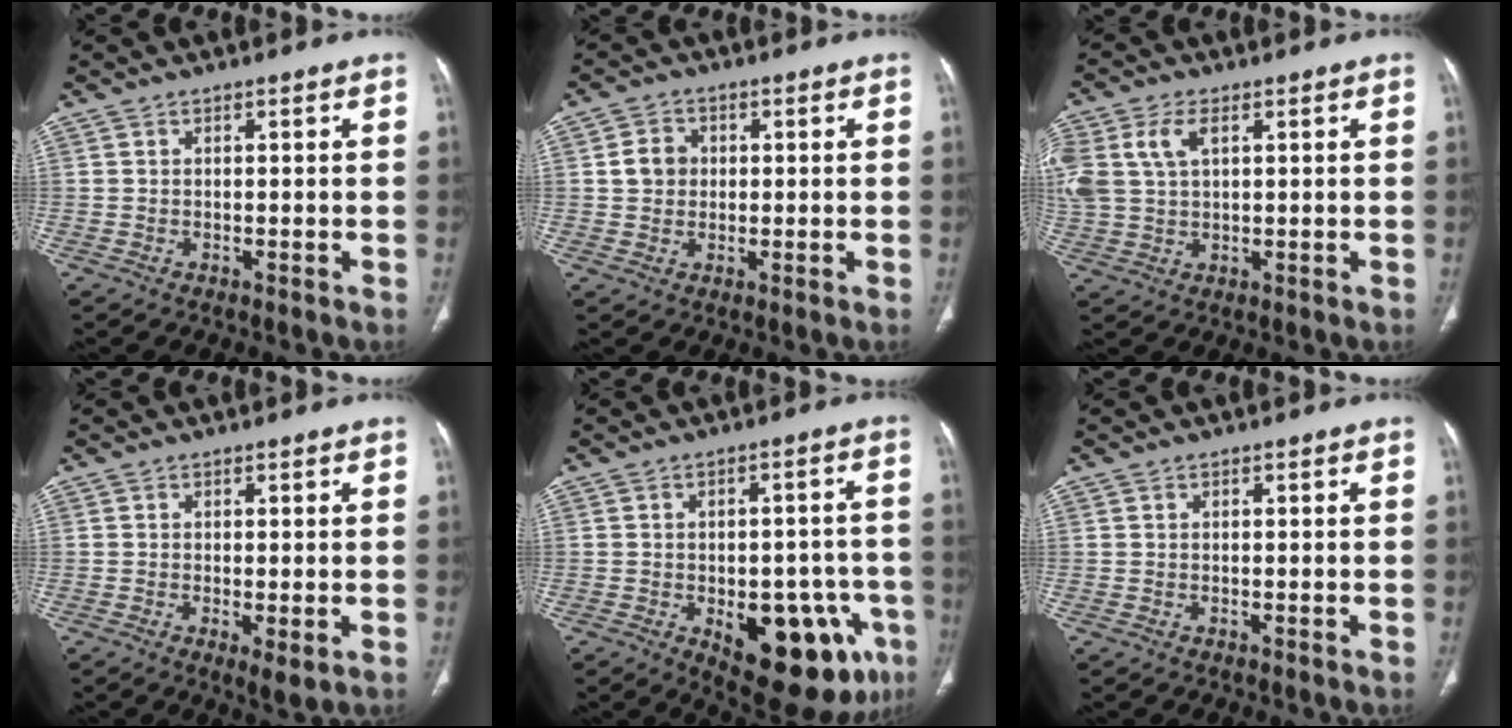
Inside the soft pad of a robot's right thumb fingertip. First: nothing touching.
{"total": 4.6, "force": [0.6, 4.0, 2.1], "torque": [-0.022, 0.006, 0.007]}
{"total": 10.9, "force": [3.4, 6.7, 7.8], "torque": [-0.204, 0.009, 0.073]}
{"total": 3.1, "force": [-0.7, 0.9, 2.9], "torque": [-0.053, -0.013, -0.013]}
{"total": 19.0, "force": [-7.2, 9.3, 14.9], "torque": [-0.139, 0.022, -0.076]}
{"total": 0.0}